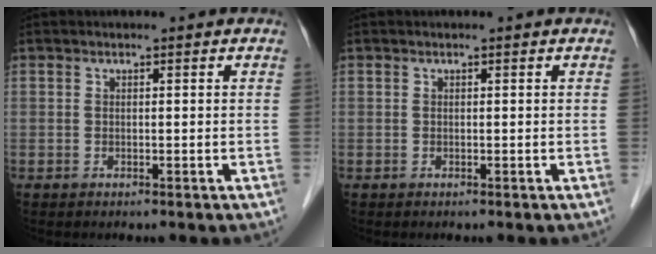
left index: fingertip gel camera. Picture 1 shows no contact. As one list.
[{"total": 0.0}]